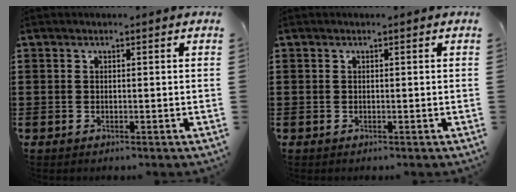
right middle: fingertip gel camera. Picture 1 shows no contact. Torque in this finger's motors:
{"motor_torque": [0.00, 0.00, 0.00, -0.01]}